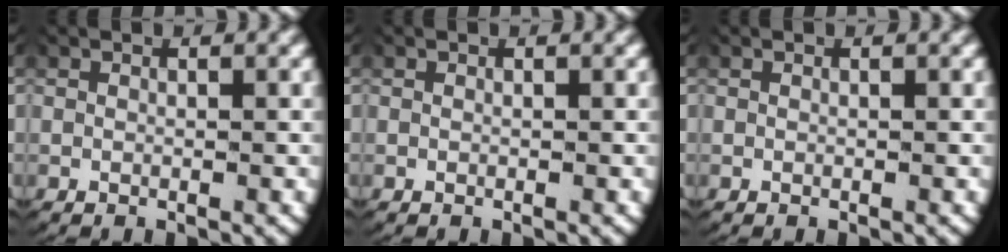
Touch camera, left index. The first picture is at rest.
{"total": 0.0}
{"total": 0.0}